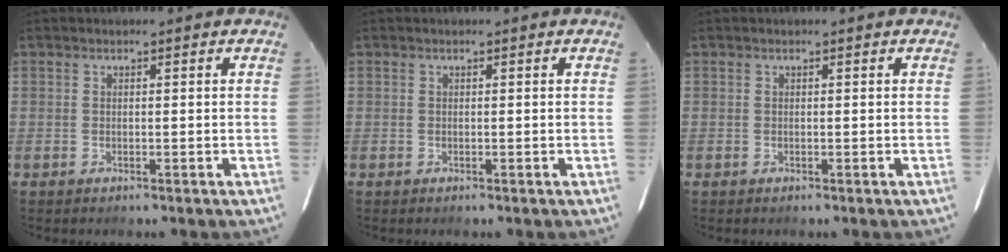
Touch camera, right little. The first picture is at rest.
{"total": 0.0}
{"total": 0.0}